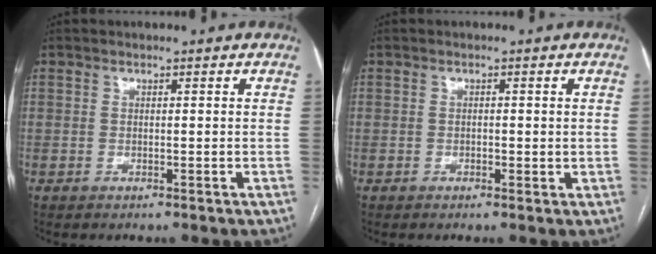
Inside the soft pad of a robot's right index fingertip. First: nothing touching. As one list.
[{"total": 1.5, "force": [-0.1, 0.8, 1.2], "torque": [-0.017, 0.001, -0.002]}]